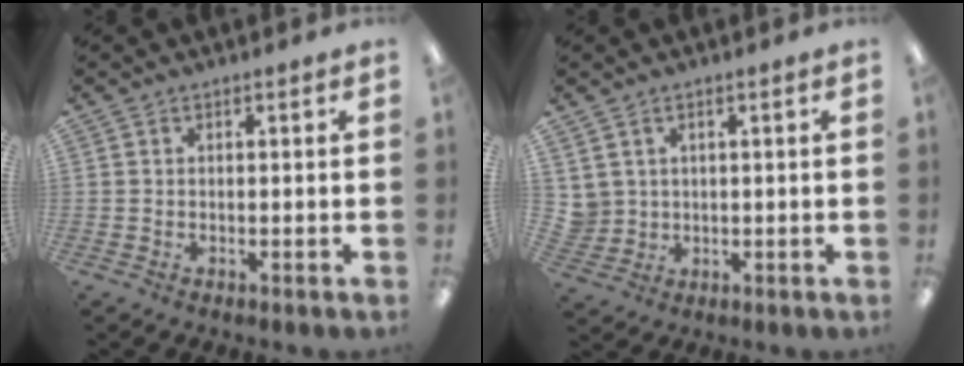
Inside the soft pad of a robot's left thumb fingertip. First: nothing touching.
{"total": 3.4, "force": [1.9, 2.8, 0.2], "torque": [-0.017, -0.004, 0.036]}